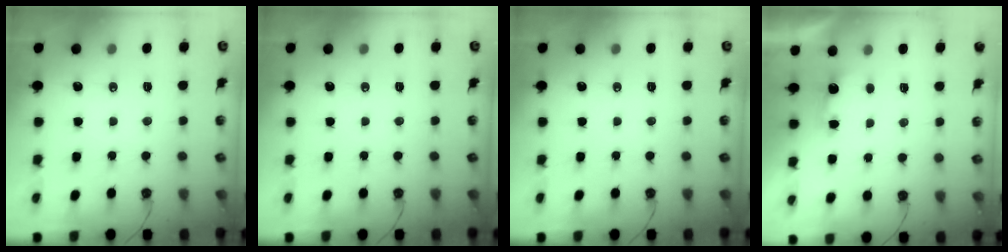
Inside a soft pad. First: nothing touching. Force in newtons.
{"total": 0.0}
{"total": 0.0}
{"total": 2.3, "press": 2.2, "slide": 0.8}